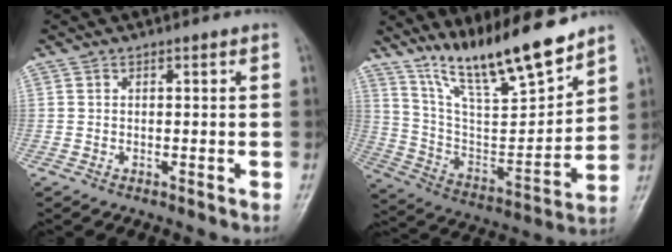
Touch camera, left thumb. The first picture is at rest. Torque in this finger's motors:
{"motor_torque": [0.50, 0.34, 1.40, -1.37, 0.12]}